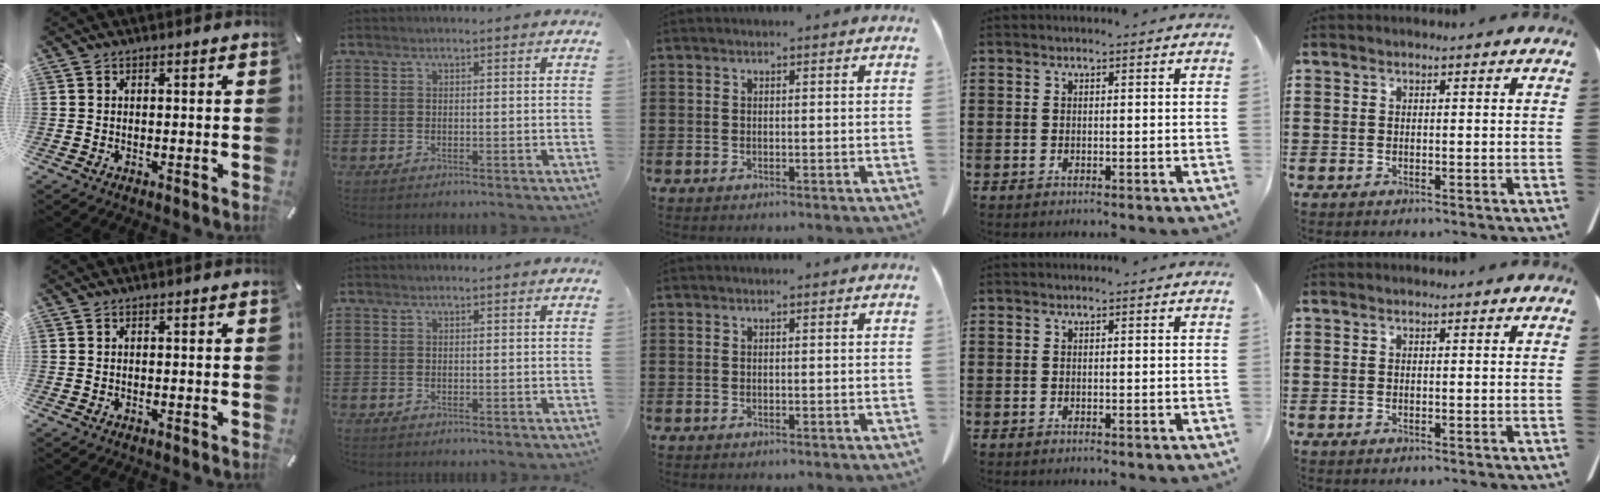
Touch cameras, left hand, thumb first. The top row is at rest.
{}